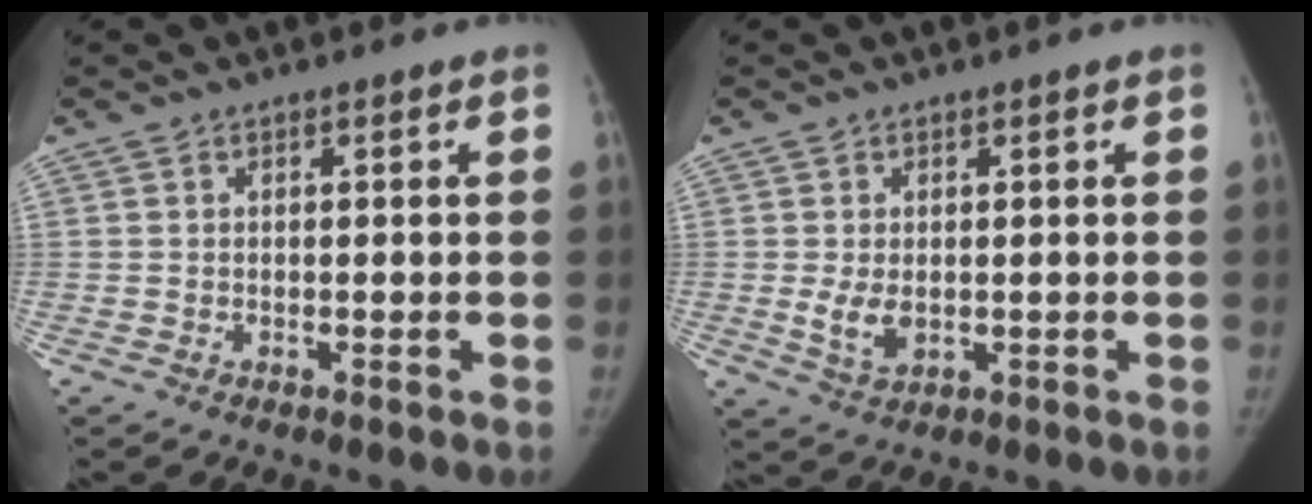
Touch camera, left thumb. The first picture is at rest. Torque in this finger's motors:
{"motor_torque": [-0.03, 0.07, 0.76, -0.46, 0.01]}